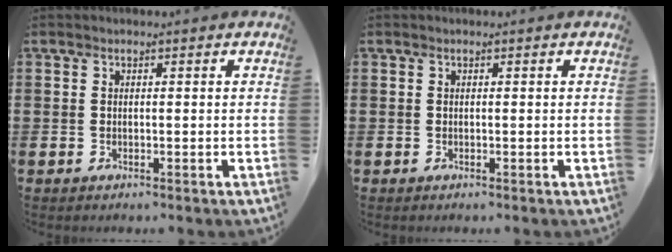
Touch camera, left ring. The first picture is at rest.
{"total": 0.0}